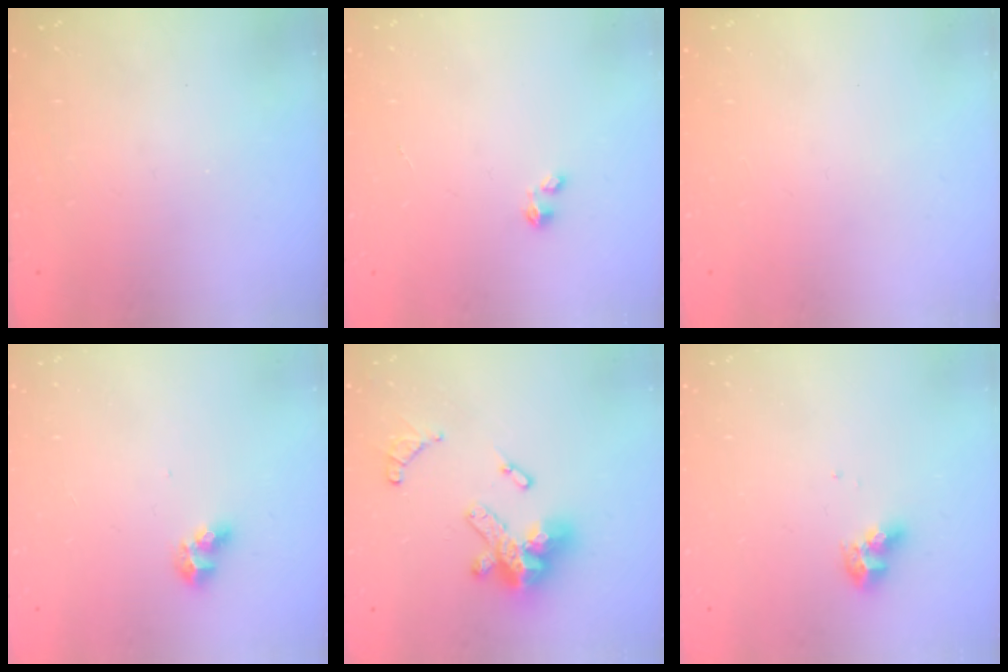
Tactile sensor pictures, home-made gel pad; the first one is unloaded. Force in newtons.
{"total": 0.0}
{"total": 0.0}
{"total": 6.8, "press": 6.8, "slide": 0.6}
{"total": 16.2, "press": 16.1, "slide": 1.6}
{"total": 8.1, "press": 8.1, "slide": 0.8}